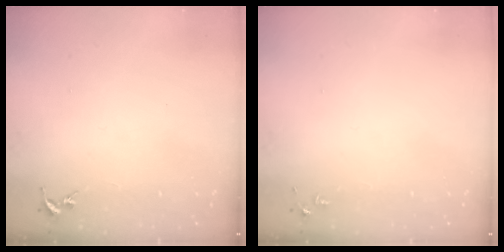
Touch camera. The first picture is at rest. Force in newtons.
{"total": 2.8, "press": 2.8, "slide": 0.4}